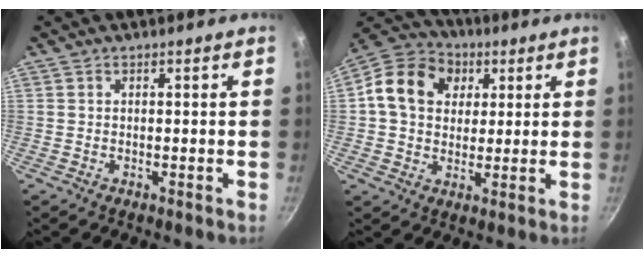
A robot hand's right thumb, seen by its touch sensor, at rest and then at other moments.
{"total": 13.9, "force": [3.5, 11.2, 7.4], "torque": [-0.118, 0.016, 0.041]}